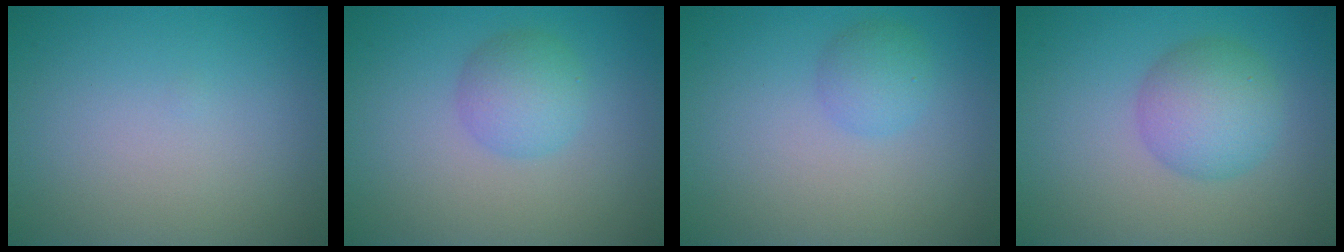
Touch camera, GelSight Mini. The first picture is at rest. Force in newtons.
{"total": 2.8, "press": 2.8, "slide": 0.1}
{"total": 1.8, "press": 1.8, "slide": 0.1}
{"total": 3.5, "press": 3.5, "slide": 0.1}